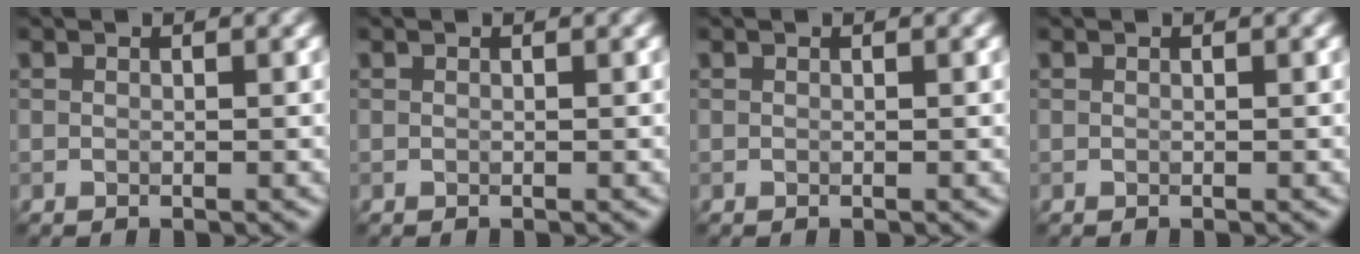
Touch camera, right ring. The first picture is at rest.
{"total": 0.0}
{"total": 0.0}
{"total": 0.0}